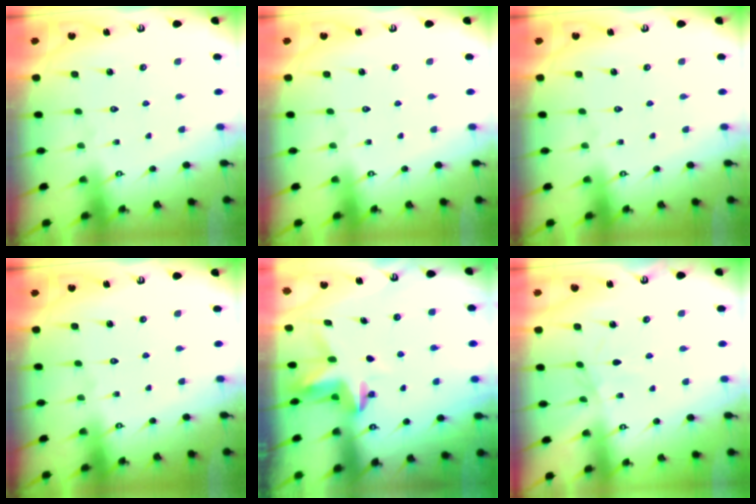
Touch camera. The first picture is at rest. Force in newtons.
{"total": 0.0}
{"total": 0.0}
{"total": 0.0}
{"total": 3.9, "press": 3.9, "slide": 0.3}
{"total": 1.7, "press": 1.7, "slide": 0.4}